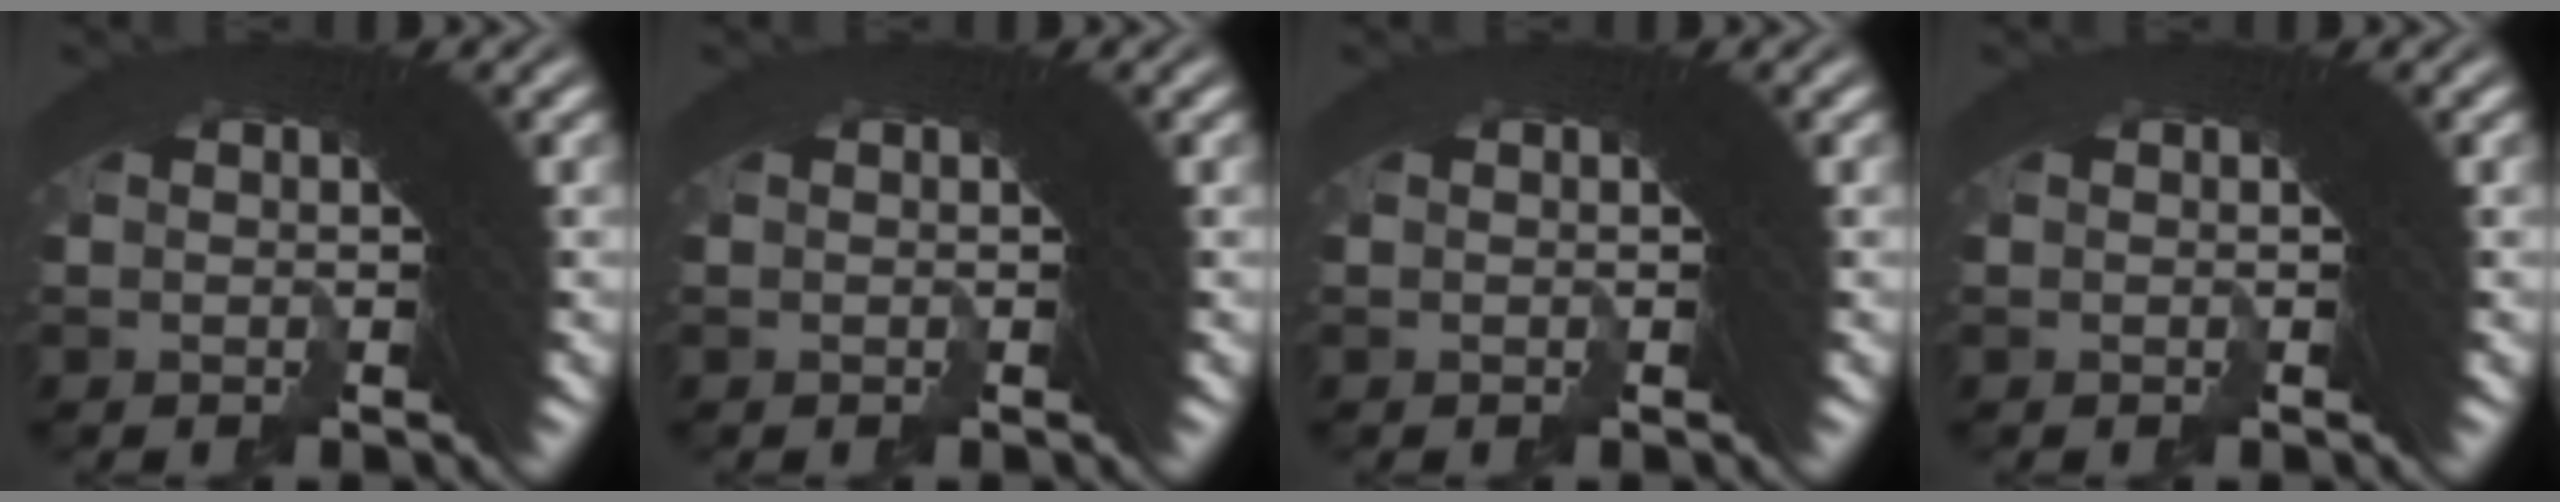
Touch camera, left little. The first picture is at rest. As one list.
[{"total": 0.0}, {"total": 0.0}, {"total": 0.0}]